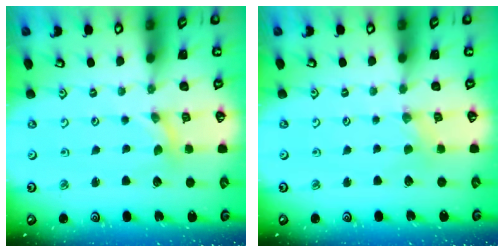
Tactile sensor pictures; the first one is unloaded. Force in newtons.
{"total": 1.2, "press": 1.2, "slide": 0.1}